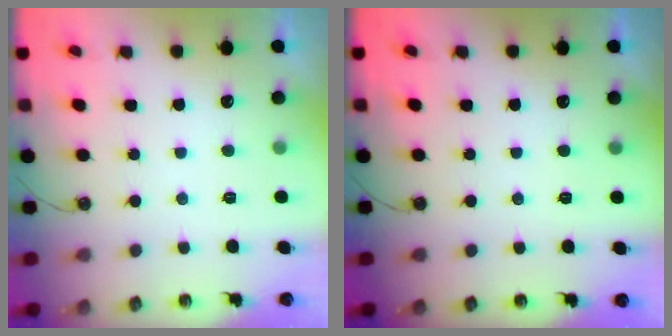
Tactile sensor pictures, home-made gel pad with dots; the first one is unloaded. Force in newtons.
{"total": 0.0}